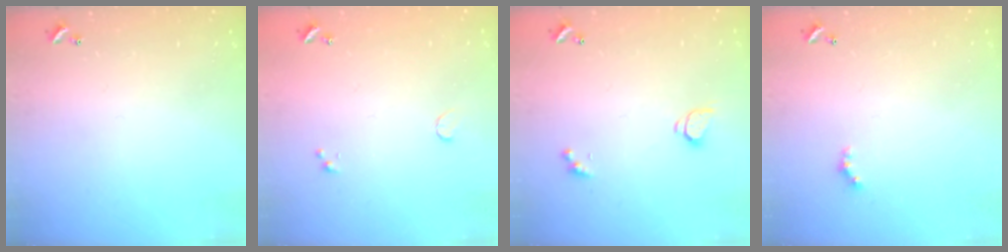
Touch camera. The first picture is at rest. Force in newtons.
{"total": 0.5, "press": 0.4, "slide": 0.3}
{"total": 1.6, "press": 1.5, "slide": 0.4}
{"total": 1.6, "press": 1.6, "slide": 0.4}